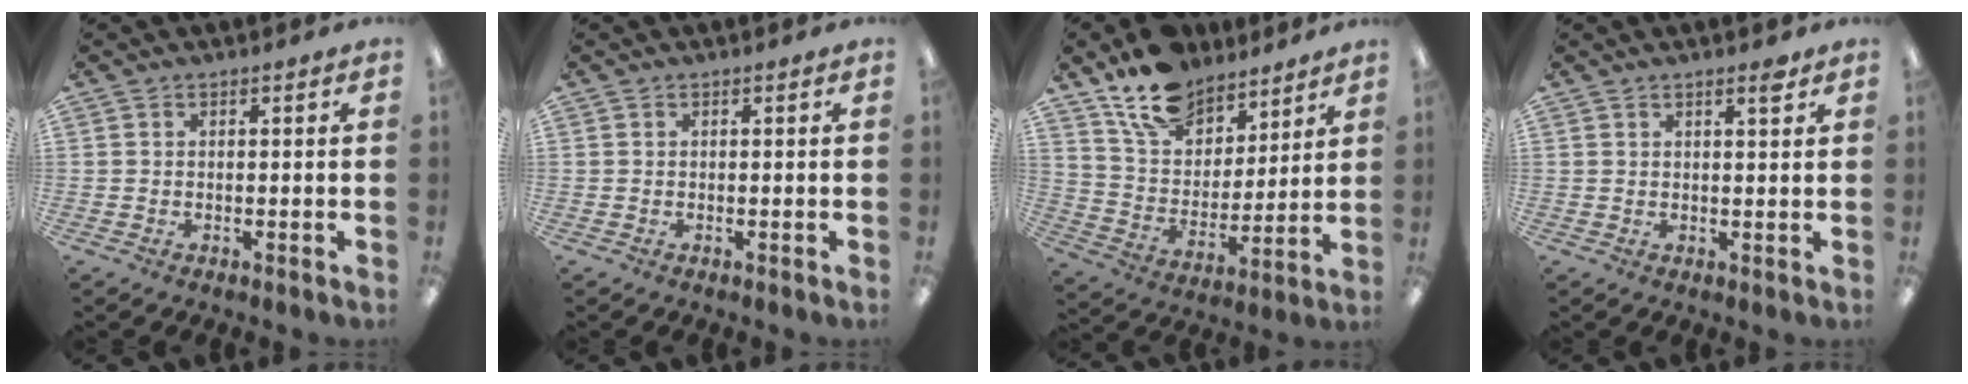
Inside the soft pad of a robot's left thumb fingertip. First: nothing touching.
{"total": 0.0}
{"total": 15.0, "force": [11.9, 7.9, 4.6], "torque": [-0.094, -0.074, 0.225]}
{"total": 2.4, "force": [1.8, 0.4, 1.5], "torque": [-0.017, -0.006, 0.027]}